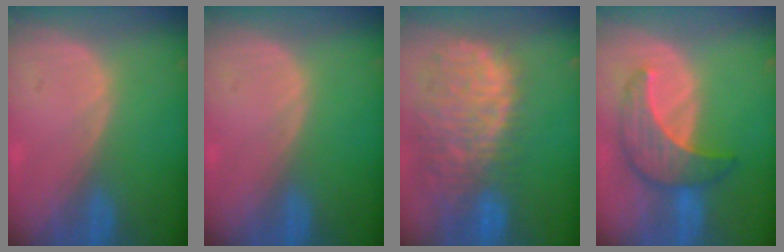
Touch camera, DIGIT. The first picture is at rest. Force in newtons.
{"total": 0.0}
{"total": 13.7, "press": 11.1, "slide": 7.9}
{"total": 7.3, "press": 7.3, "slide": 0.2}